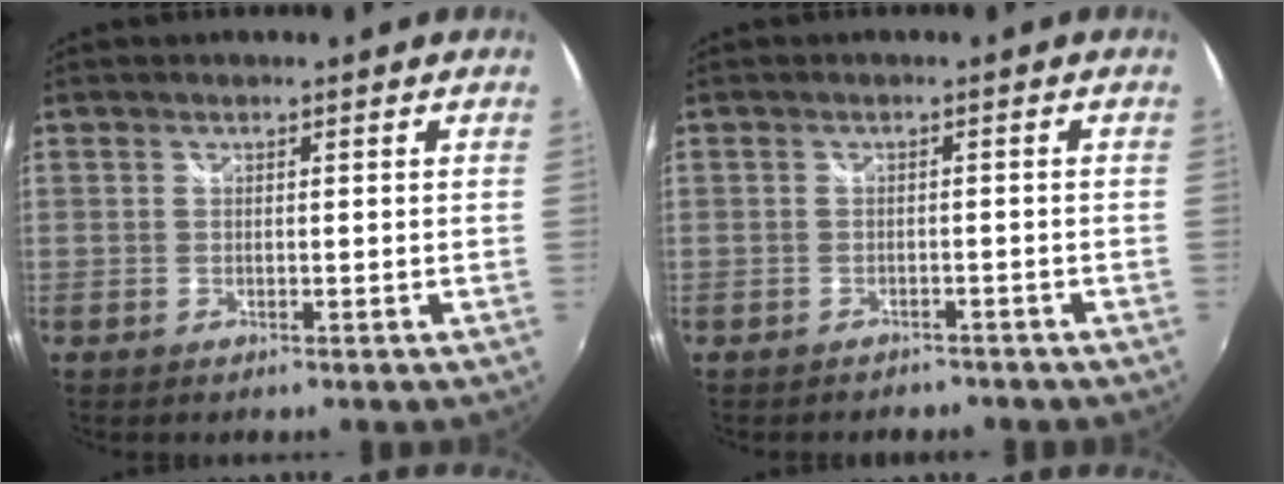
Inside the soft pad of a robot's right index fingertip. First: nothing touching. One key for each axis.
{"total": 4.0, "fx": -3.5, "fy": 1.7, "fz": 1.1, "tx": -0.024, "ty": -0.009, "tz": -0.044}